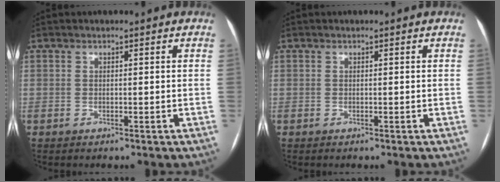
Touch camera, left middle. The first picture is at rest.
{"total": 0.0}